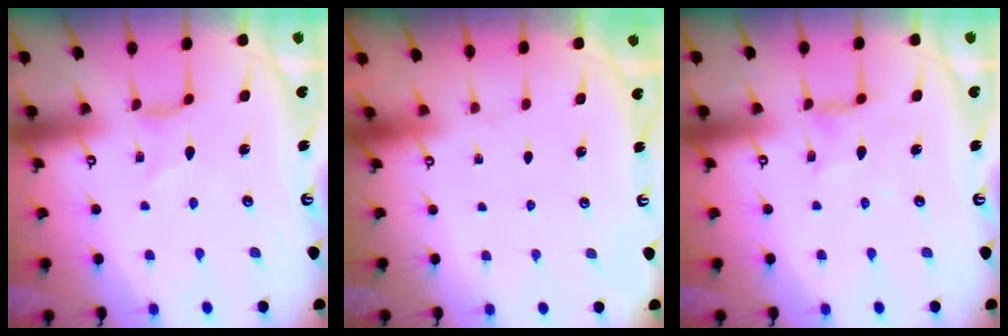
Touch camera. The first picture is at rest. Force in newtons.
{"total": 0.0}
{"total": 1.7, "press": 1.6, "slide": 0.4}